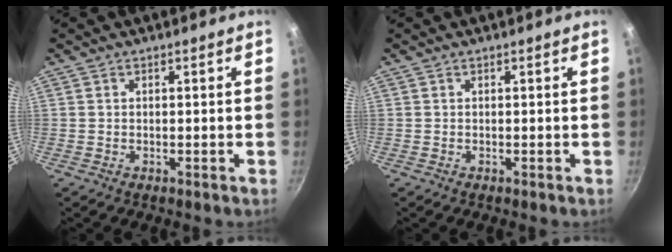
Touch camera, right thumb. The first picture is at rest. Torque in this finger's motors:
{"motor_torque": [0.00, 0.00, 0.00, 0.00, 0.00]}